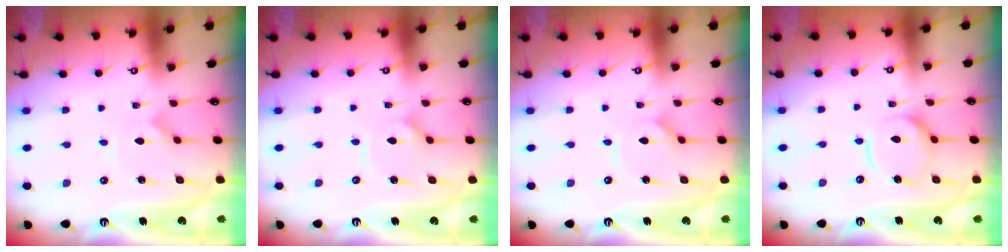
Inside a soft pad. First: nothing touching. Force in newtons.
{"total": 2.7, "press": 2.6, "slide": 0.7}
{"total": 0.9, "press": 0.9, "slide": 0.0}
{"total": 11.6, "press": 11.5, "slide": 1.0}